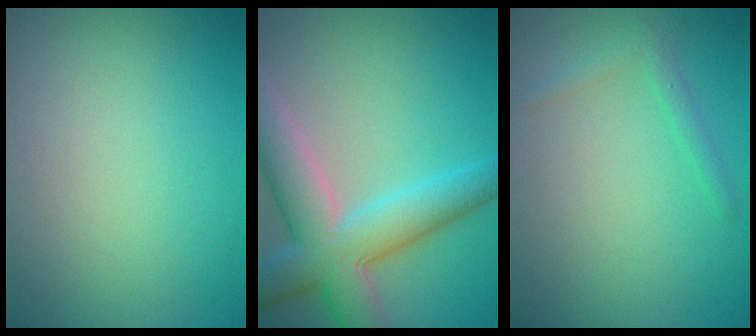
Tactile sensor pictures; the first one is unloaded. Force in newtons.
{"total": 7.6, "press": 7.6, "slide": 0.5}
{"total": 1.3, "press": 1.3, "slide": 0.1}